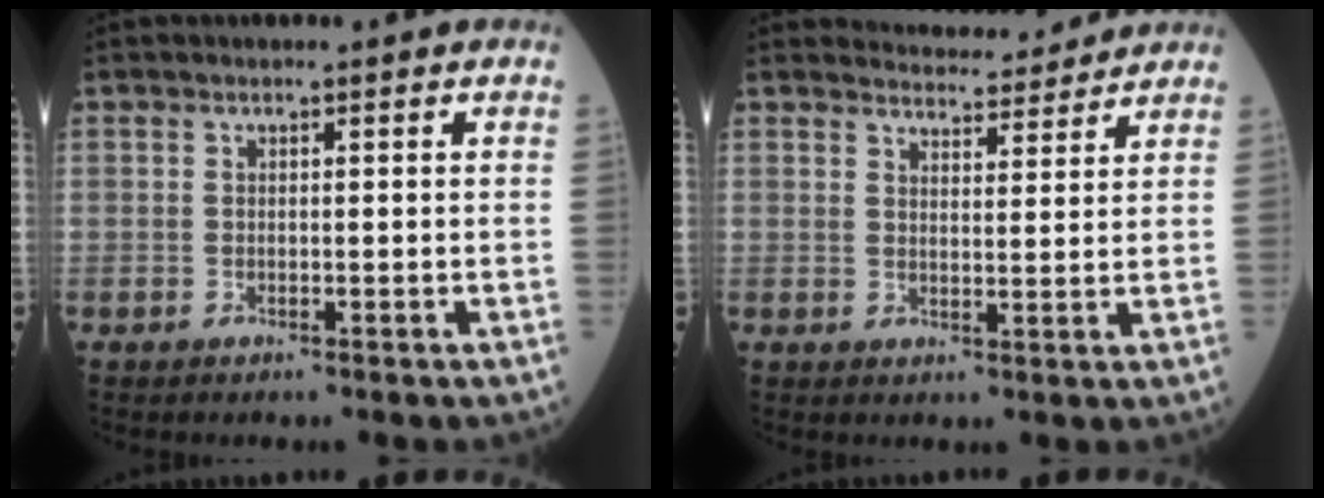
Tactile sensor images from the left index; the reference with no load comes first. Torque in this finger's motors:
{"motor_torque": [0.91, -1.23, 0.00, -0.02]}